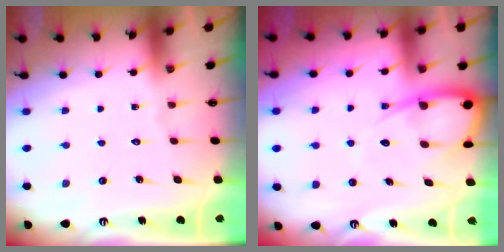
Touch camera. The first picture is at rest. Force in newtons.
{"total": 8.1, "press": 8.1, "slide": 0.9}